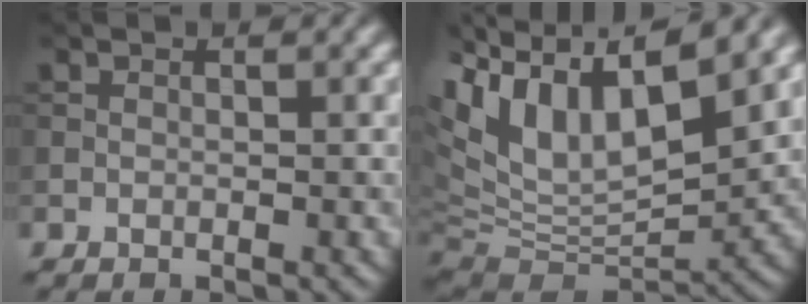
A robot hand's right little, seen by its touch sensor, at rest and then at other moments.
{"total": 12.8, "force": [4.5, 6.8, 9.8], "torque": [-0.204, 0.014, 0.089]}